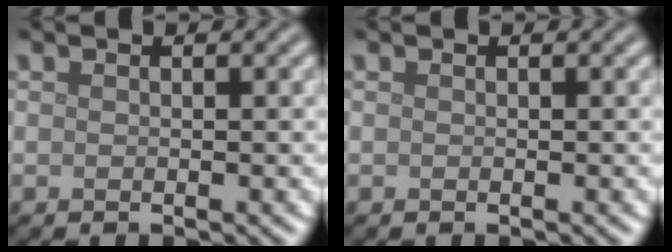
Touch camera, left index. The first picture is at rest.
{"total": 0.0}